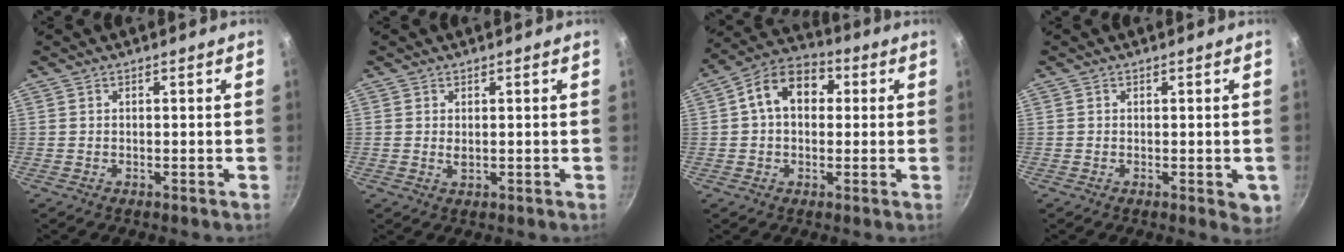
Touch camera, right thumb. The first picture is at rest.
{"total": 1.1, "force": [0.2, 0.6, 0.9], "torque": [-0.016, -0.001, 0.004]}
{"total": 11.3, "force": [2.0, 8.1, 7.7], "torque": [-0.093, 0.028, 0.012]}
{"total": 3.5, "force": [-0.7, 1.7, 3.0], "torque": [-0.029, -0.005, -0.009]}